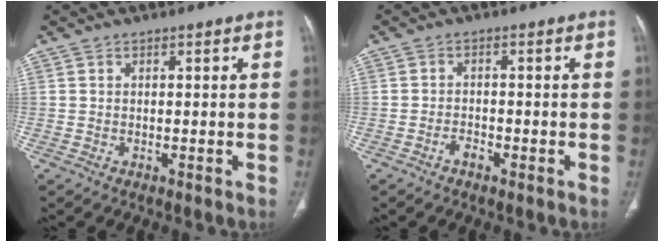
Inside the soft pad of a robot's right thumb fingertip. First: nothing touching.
{"total": 1.5, "force": [-0.8, 0.7, 1.0], "torque": [-0.020, 0.006, -0.016]}